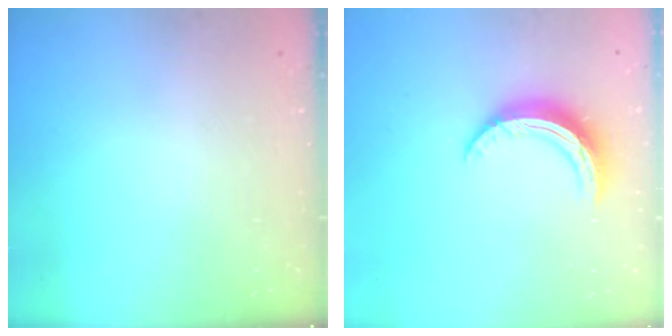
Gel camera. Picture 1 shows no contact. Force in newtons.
{"total": 10.4, "press": 10.3, "slide": 0.5}